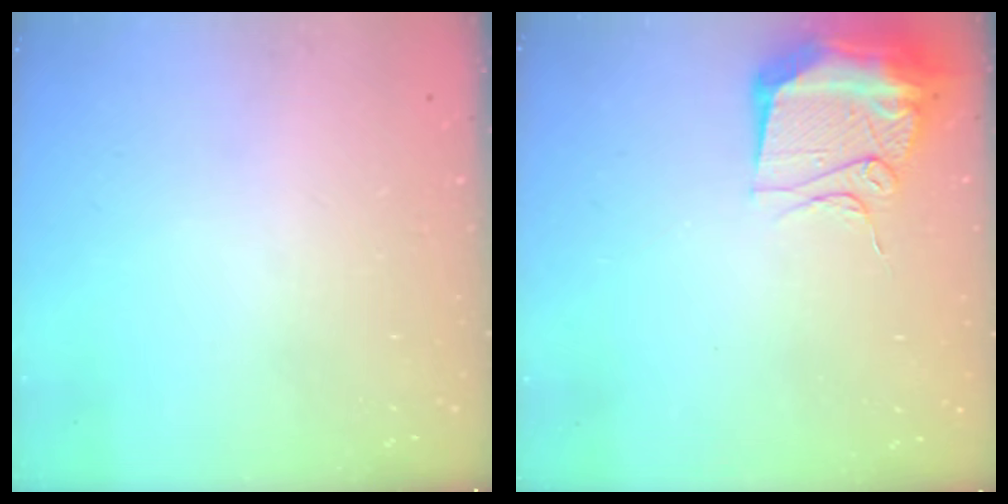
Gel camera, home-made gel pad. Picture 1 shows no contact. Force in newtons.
{"total": 12.1, "press": 12.0, "slide": 1.6}